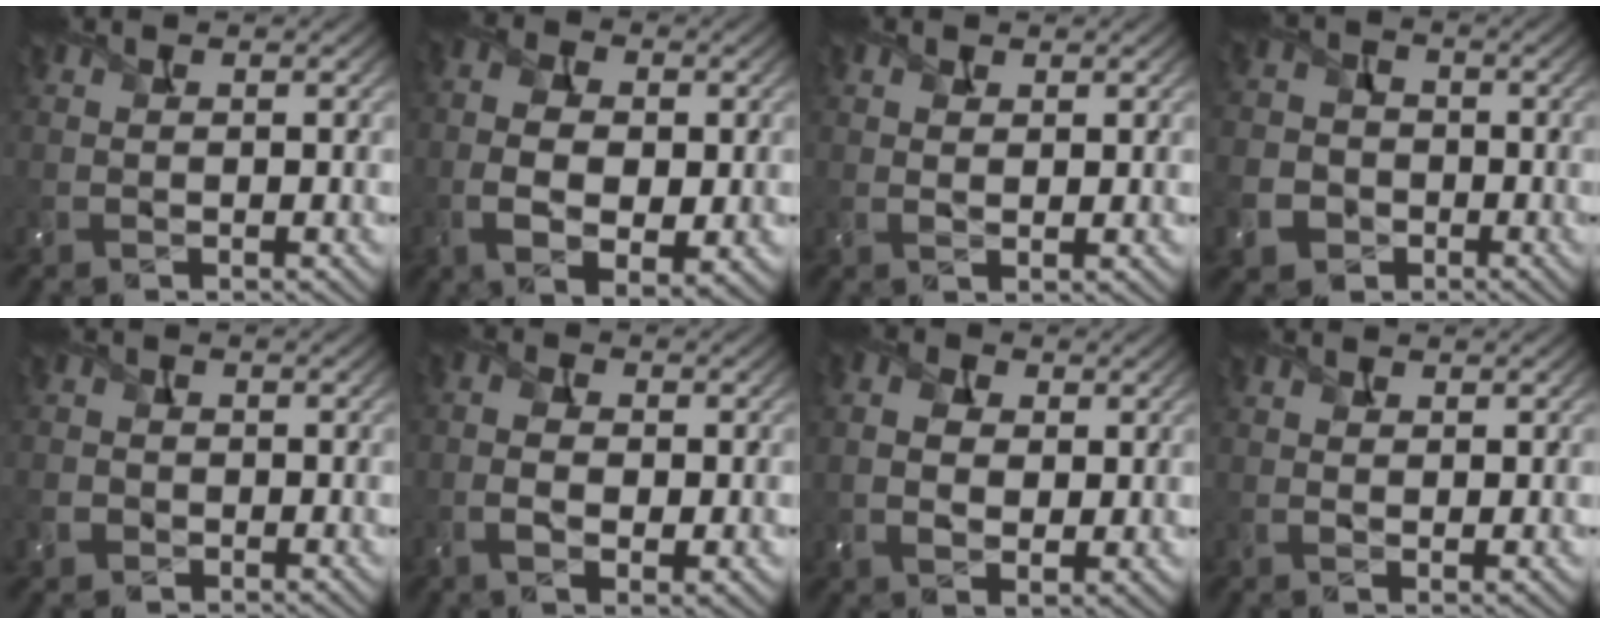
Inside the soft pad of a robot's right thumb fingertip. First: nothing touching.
{"total": 8.0, "force": [-0.9, 4.8, 6.4], "torque": [-0.141, -0.006, -0.015]}
{"total": 1.7, "force": [1.0, 0.8, 1.1], "torque": [-0.027, 0.002, 0.019]}
{"total": 7.3, "force": [-3.0, 6.2, 2.3], "torque": [-0.076, -0.026, -0.072]}
{"total": 2.4, "force": [-0.9, 2.1, 0.7], "torque": [-0.016, -0.001, -0.026]}
{"total": 5.1, "force": [-1.1, 2.7, 4.2], "torque": [-0.084, -0.003, -0.023]}
{"total": 5.2, "force": [0.8, 3.4, 3.8], "torque": [-0.086, 0.001, 0.012]}
{"total": 1.4, "force": [0.6, 0.7, 1.0], "torque": [-0.023, 0.001, 0.012]}